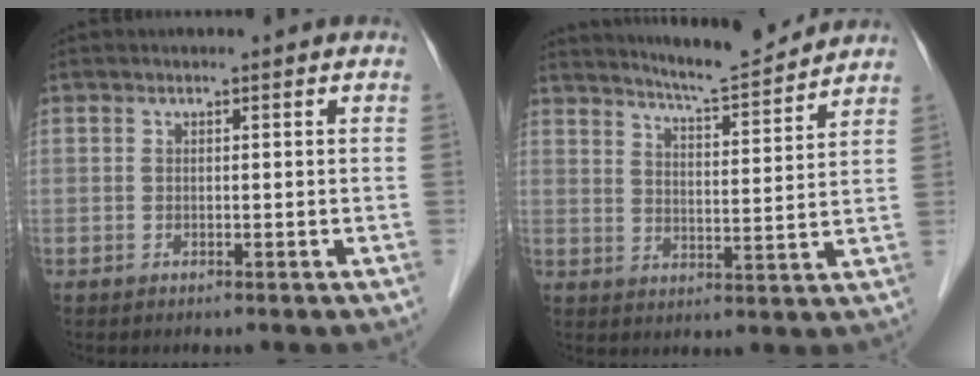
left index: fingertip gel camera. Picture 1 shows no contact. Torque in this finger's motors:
{"motor_torque": [0.08, -0.09, 0.45, 0.10]}